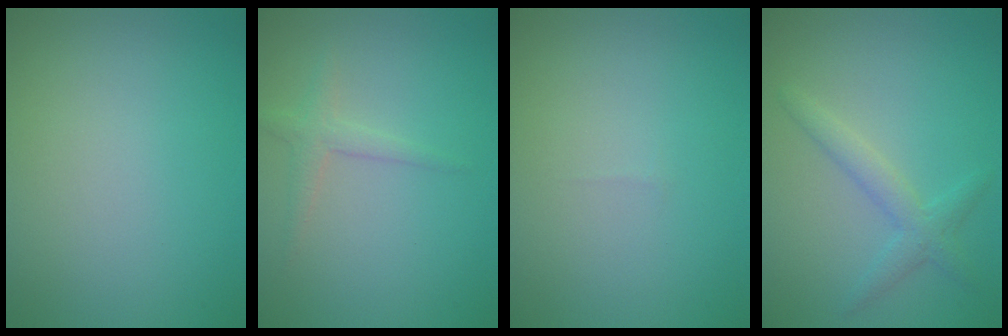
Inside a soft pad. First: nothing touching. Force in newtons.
{"total": 1.6, "press": 1.6, "slide": 0.0}
{"total": 0.0}
{"total": 2.3, "press": 2.3, "slide": 0.1}